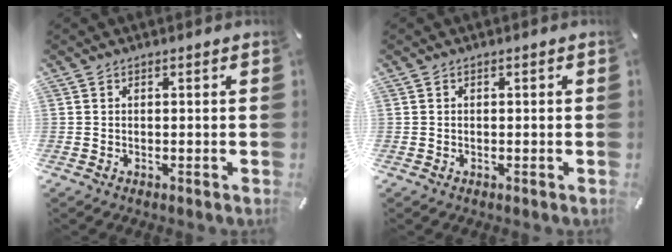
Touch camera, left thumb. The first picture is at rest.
{"total": 0.0}